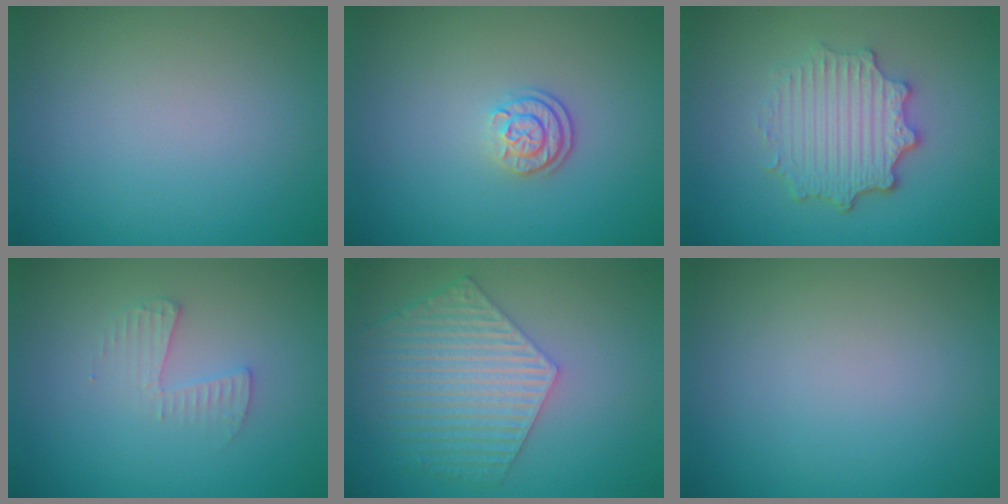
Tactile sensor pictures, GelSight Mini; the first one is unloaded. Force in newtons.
{"total": 2.3, "press": 1.7, "slide": 1.5}
{"total": 4.9, "press": 3.8, "slide": 3.0}
{"total": 1.6, "press": 1.6, "slide": 0.1}
{"total": 6.4, "press": 4.9, "slide": 4.2}
{"total": 0.0}